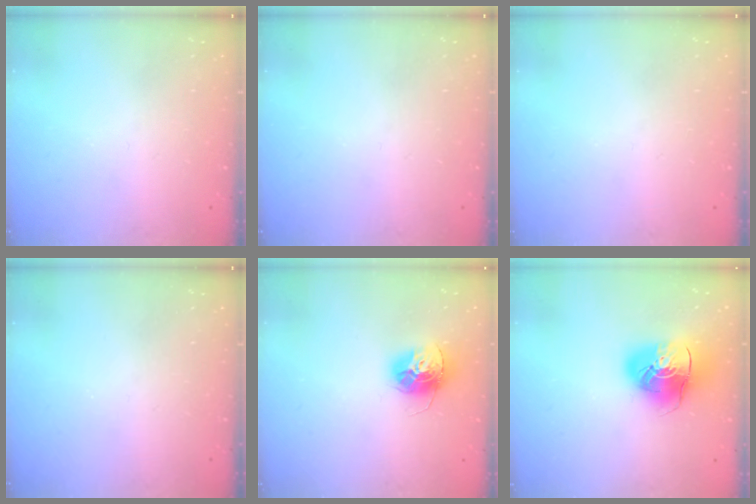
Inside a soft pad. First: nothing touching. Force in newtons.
{"total": 0.0}
{"total": 0.0}
{"total": 0.0}
{"total": 13.0, "press": 12.9, "slide": 1.2}
{"total": 13.4, "press": 13.3, "slide": 2.0}